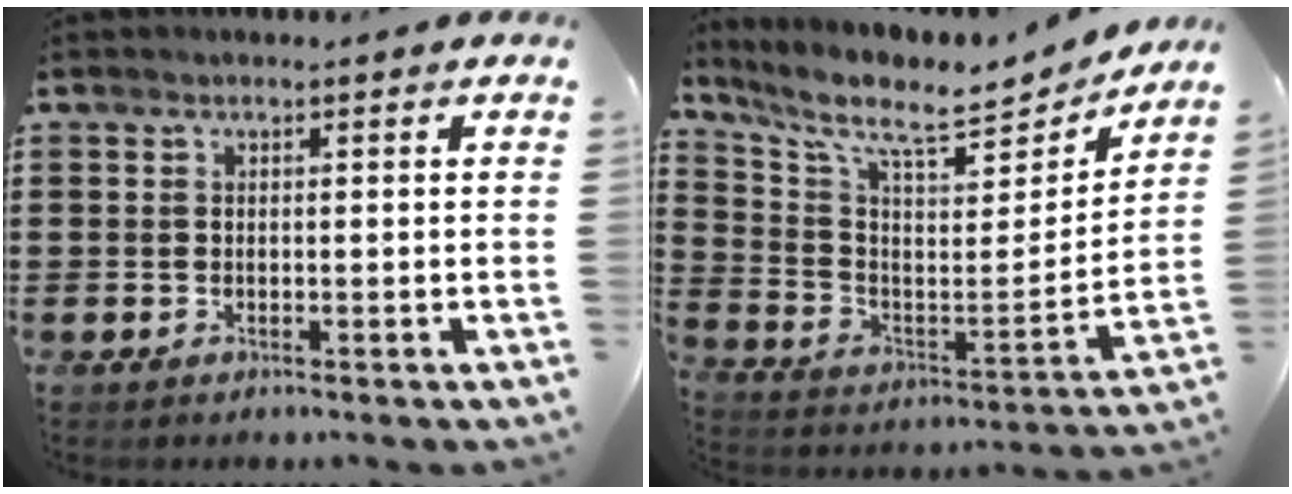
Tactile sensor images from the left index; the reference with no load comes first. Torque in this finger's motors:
{"motor_torque": [2.14, 0.00, 0.79, 0.21]}